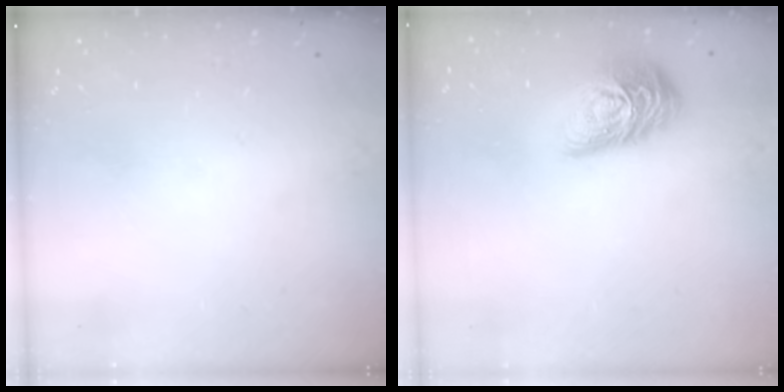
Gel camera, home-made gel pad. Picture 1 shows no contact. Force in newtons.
{"total": 14.8, "press": 14.8, "slide": 1.0}